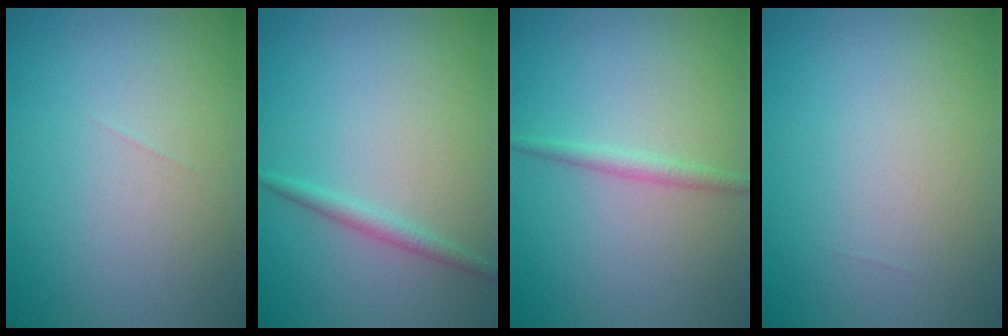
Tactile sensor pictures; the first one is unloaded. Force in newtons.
{"total": 1.4, "press": 1.4, "slide": 0.1}
{"total": 1.4, "press": 1.4, "slide": 0.1}
{"total": 0.0}